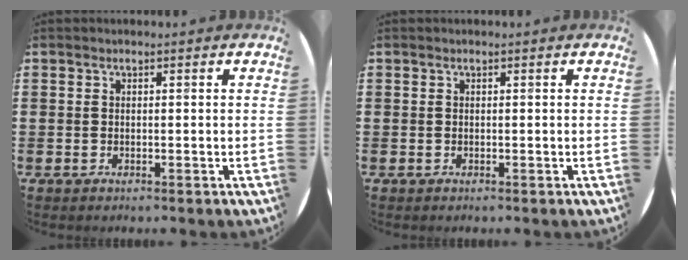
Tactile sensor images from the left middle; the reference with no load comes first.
{"total": 0.0}